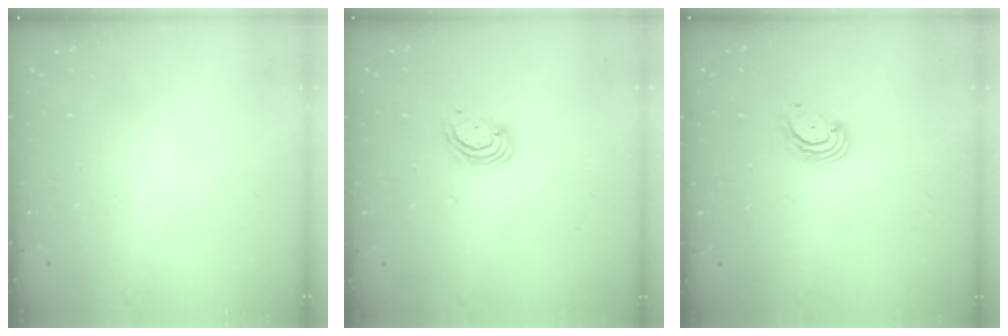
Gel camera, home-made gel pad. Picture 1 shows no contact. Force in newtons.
{"total": 3.0, "press": 2.9, "slide": 0.3}
{"total": 3.2, "press": 3.2, "slide": 0.4}